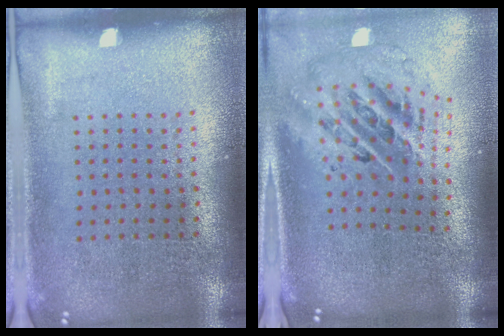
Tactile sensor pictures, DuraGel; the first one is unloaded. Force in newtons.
{"total": 2.8, "press": 1.9, "slide": 2.1}